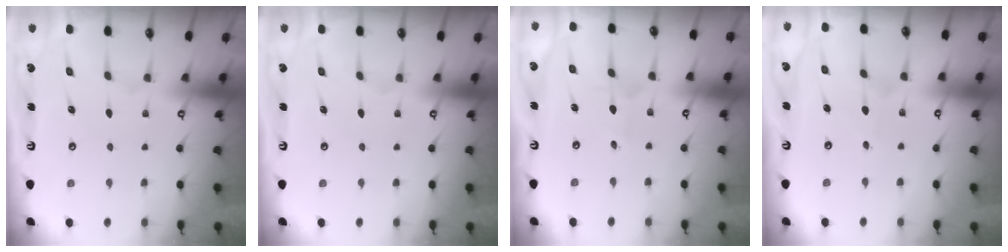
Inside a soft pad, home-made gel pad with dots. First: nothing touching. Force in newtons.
{"total": 0.0}
{"total": 2.2, "press": 2.1, "slide": 0.3}
{"total": 1.3, "press": 1.3, "slide": 0.1}